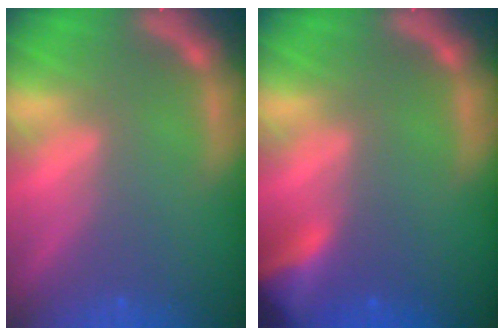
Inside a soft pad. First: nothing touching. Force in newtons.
{"total": 4.9}